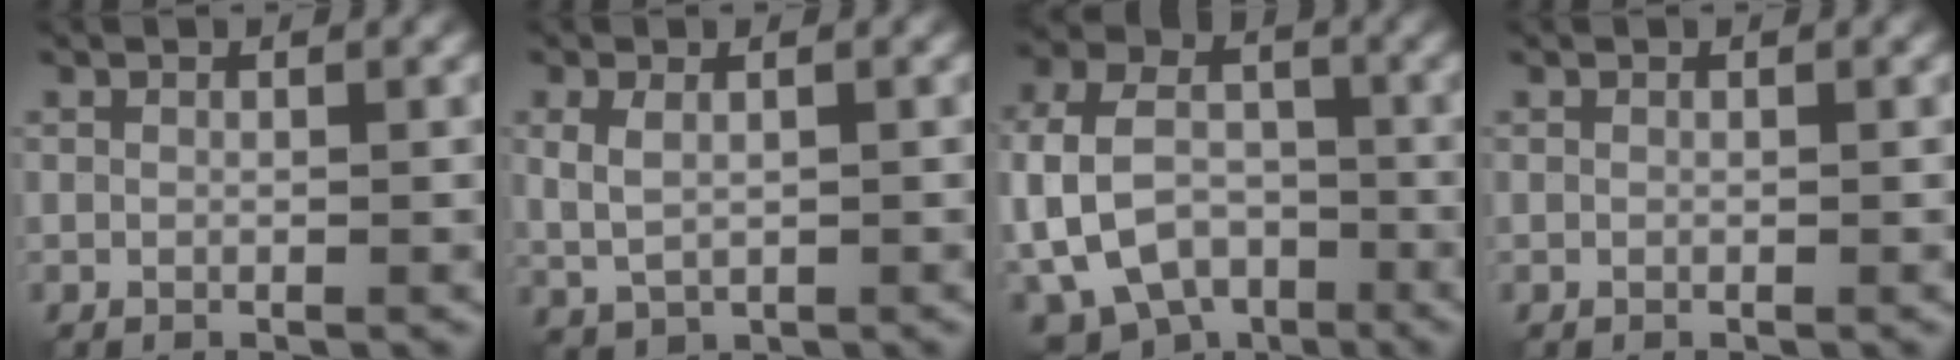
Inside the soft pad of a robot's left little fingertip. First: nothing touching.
{"total": 2.1, "force": [0.2, 1.3, 1.7], "torque": [-0.043, -0.003, 0.007]}
{"total": 11.1, "force": [-3.5, 8.3, 6.4], "torque": [-0.132, -0.011, -0.069]}
{"total": 0.0}